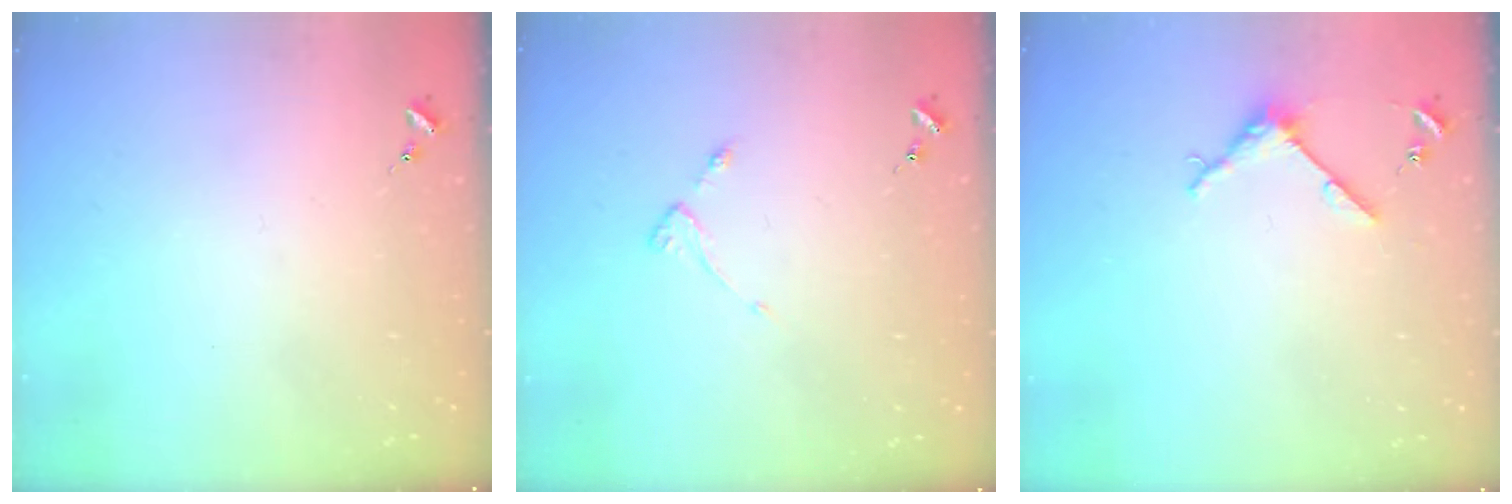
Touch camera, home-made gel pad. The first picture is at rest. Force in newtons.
{"total": 2.8, "press": 2.7, "slide": 0.5}
{"total": 4.0, "press": 4.0, "slide": 0.4}